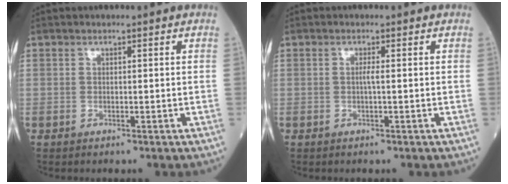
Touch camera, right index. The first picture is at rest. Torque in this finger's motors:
{"motor_torque": [0.19, 0.04, 0.12, 0.04]}